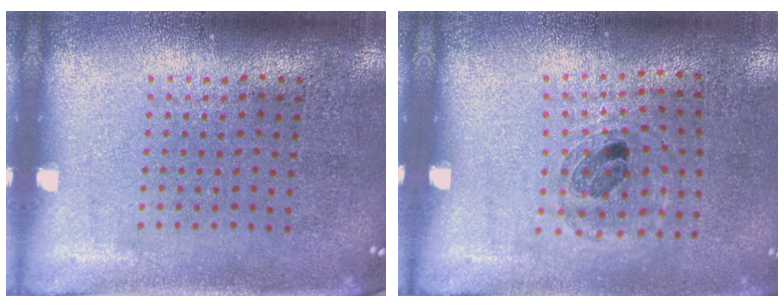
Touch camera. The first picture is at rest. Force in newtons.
{"total": 0.9, "press": 0.9, "slide": 0.3}